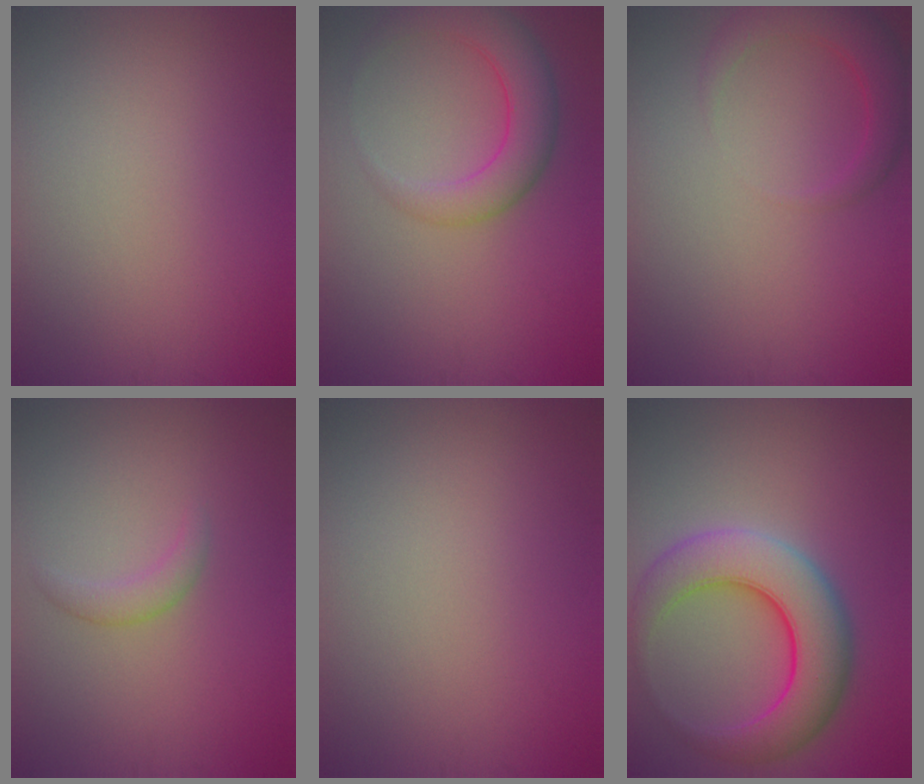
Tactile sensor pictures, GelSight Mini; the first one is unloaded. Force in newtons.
{"total": 4.7, "press": 4.7, "slide": 0.3}
{"total": 3.6, "press": 3.6, "slide": 0.4}
{"total": 1.6, "press": 1.6, "slide": 0.2}
{"total": 0.0}
{"total": 8.4, "press": 8.4, "slide": 0.4}